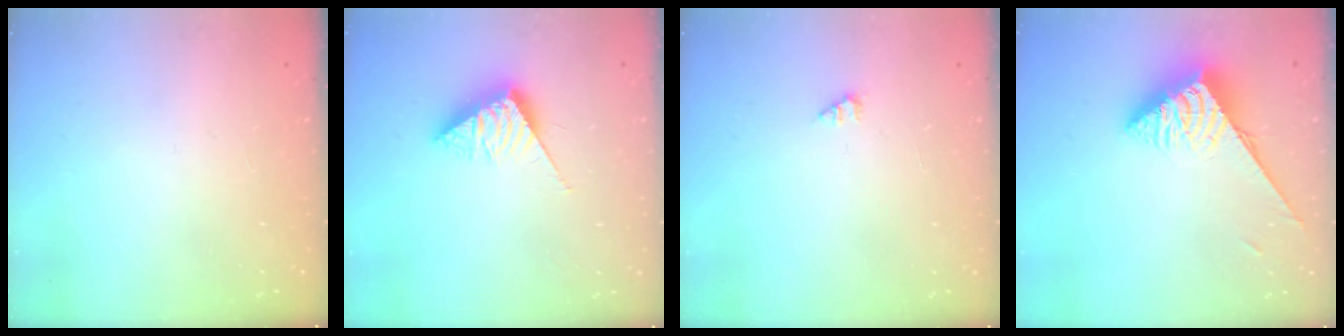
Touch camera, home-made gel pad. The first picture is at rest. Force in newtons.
{"total": 8.2, "press": 8.2, "slide": 0.4}
{"total": 1.0, "press": 1.0, "slide": 0.2}
{"total": 4.4, "press": 4.4, "slide": 0.5}